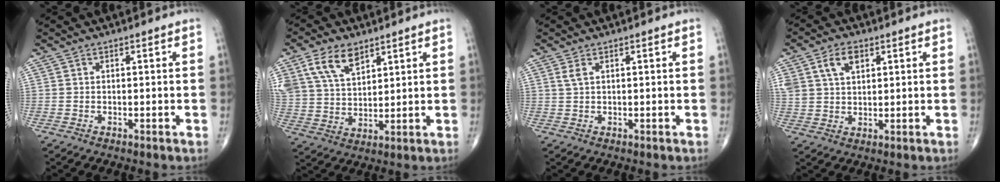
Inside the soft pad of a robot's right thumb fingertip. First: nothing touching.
{"total": 10.1, "force": [5.9, 5.7, 5.9], "torque": [-0.101, -0.019, 0.122]}
{"total": 1.3, "force": [0.6, 0.4, 1.0], "torque": [-0.027, 0.006, 0.016]}
{"total": 6.7, "force": [3.0, 4.2, 4.3], "torque": [-0.072, -0.005, 0.060]}